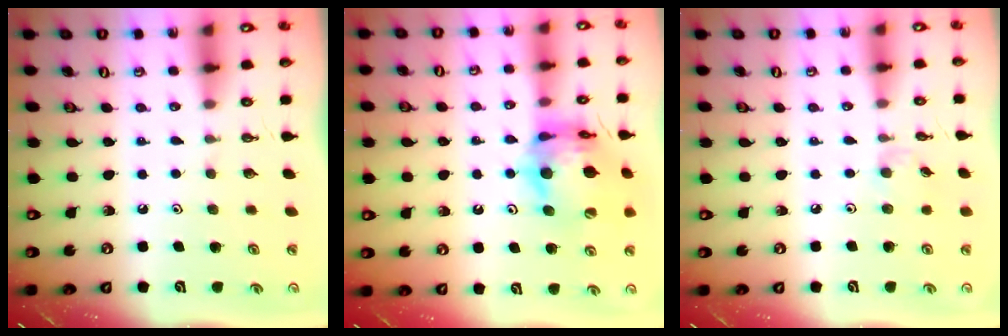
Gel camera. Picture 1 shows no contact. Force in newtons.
{"total": 15.9, "press": 15.8, "slide": 1.7}
{"total": 2.4, "press": 2.4, "slide": 0.5}